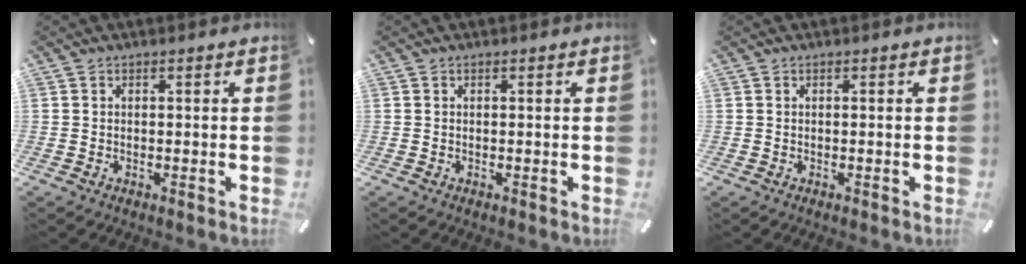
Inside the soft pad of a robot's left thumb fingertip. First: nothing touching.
{"total": 0.0}
{"total": 0.0}